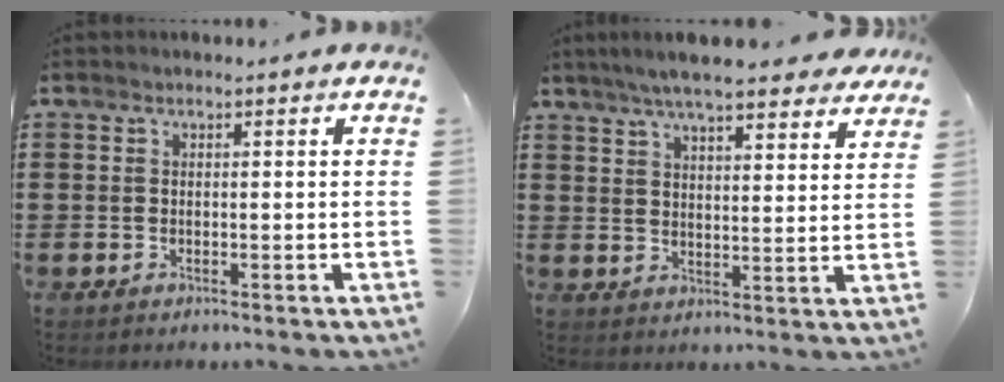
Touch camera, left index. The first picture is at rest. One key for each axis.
{"total": 7.2, "fx": 6.4, "fy": 0.4, "fz": 3.1, "tx": -0.081, "ty": -0.017, "tz": 0.115}